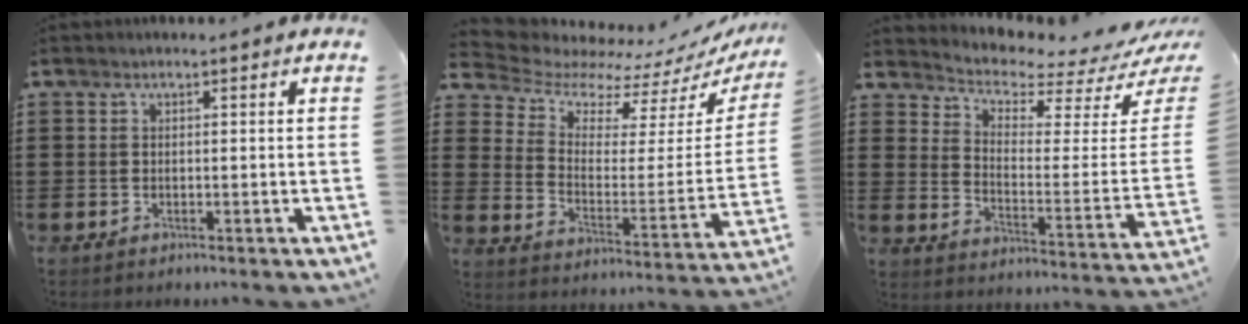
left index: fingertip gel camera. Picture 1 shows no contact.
{"total": 7.1, "force": [6.4, 2.6, 1.7], "torque": [-0.072, -0.055, 0.111]}
{"total": 3.2, "force": [2.9, 0.8, 1.0], "torque": [-0.044, -0.038, 0.043]}